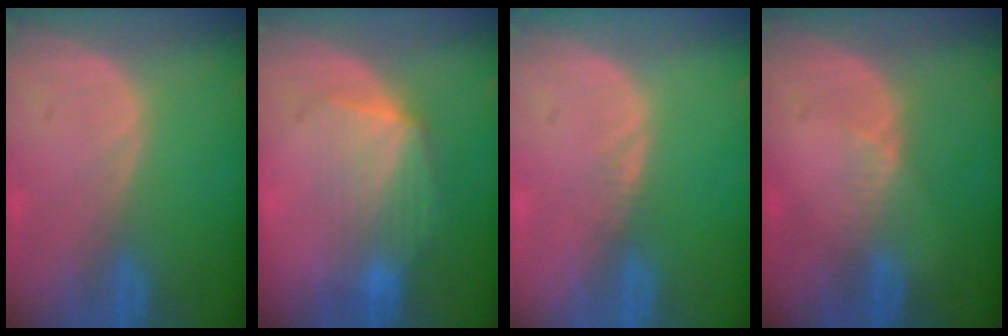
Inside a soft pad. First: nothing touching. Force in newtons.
{"total": 7.3, "press": 6.9, "slide": 2.6}
{"total": 0.8, "press": 0.8, "slide": 0.1}
{"total": 2.0, "press": 1.6, "slide": 1.3}